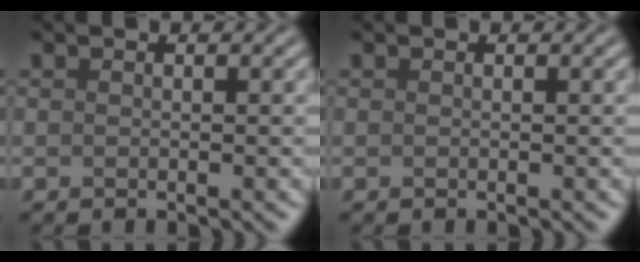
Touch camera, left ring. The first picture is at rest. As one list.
[{"total": 0.0}]